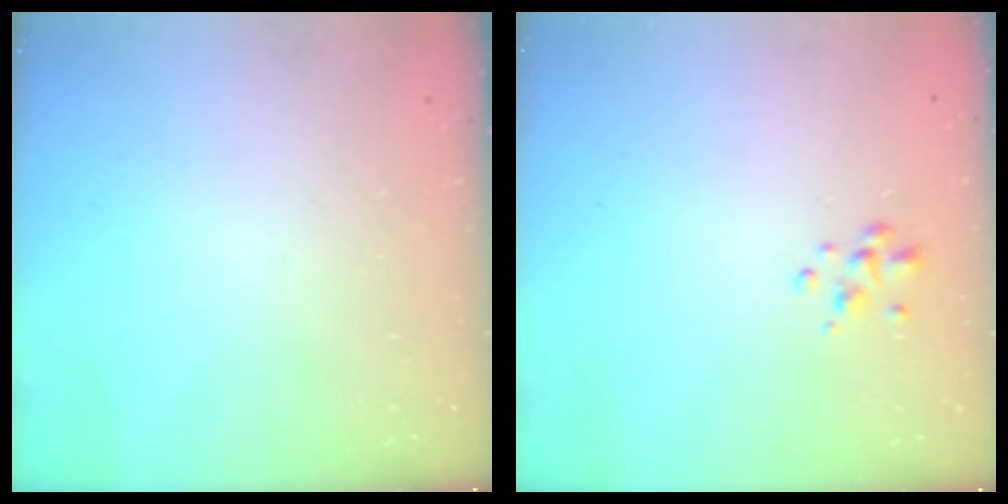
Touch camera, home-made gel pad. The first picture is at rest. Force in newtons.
{"total": 2.1, "press": 2.1, "slide": 0.1}